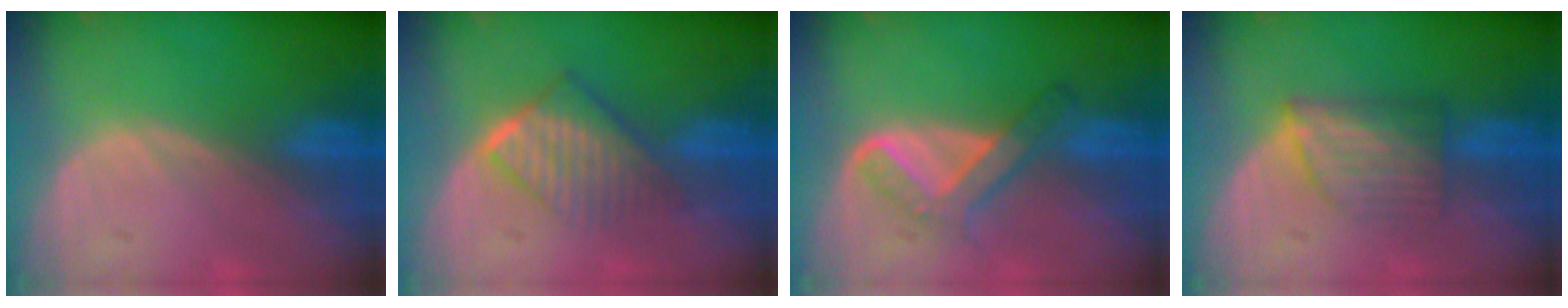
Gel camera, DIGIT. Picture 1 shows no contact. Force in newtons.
{"total": 6.6, "press": 5.9, "slide": 3.0}
{"total": 5.3, "press": 5.1, "slide": 1.4}
{"total": 6.1, "press": 5.5, "slide": 2.6}